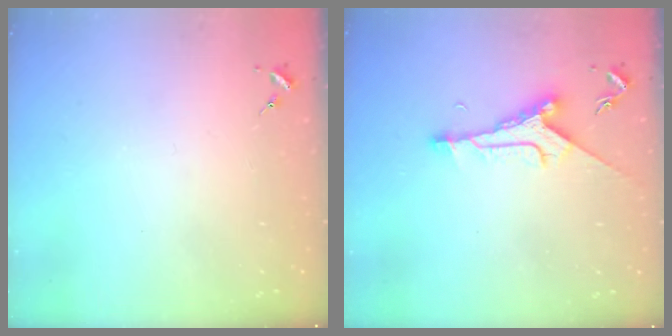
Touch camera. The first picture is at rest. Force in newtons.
{"total": 8.8, "press": 8.7, "slide": 0.5}